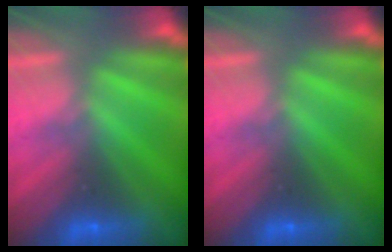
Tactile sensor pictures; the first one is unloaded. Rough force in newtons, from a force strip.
{"total": 0.0}